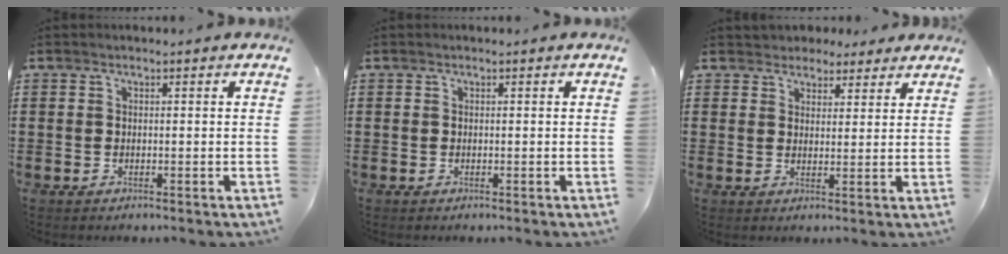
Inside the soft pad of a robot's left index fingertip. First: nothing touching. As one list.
[{"total": 0.0}, {"total": 3.3, "force": [2.8, 1.6, 0.0], "torque": [-0.012, 0.003, 0.054]}]